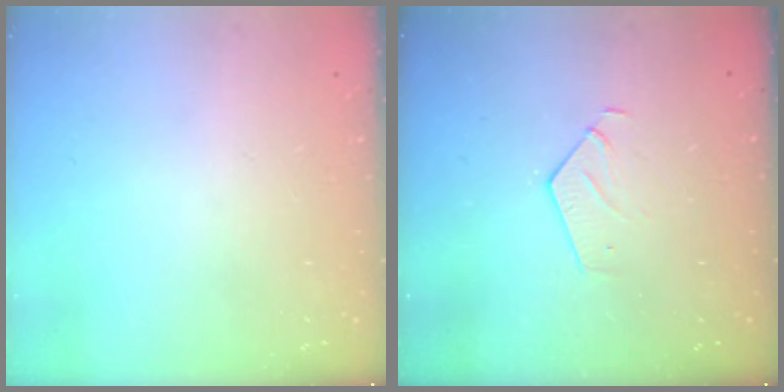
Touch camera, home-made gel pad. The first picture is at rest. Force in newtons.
{"total": 4.6, "press": 4.5, "slide": 0.4}